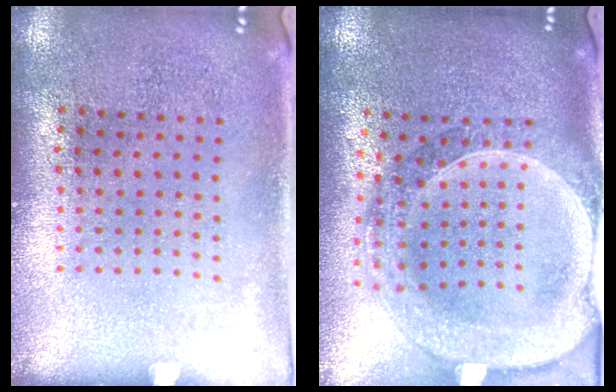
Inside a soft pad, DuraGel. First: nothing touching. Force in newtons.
{"total": 2.7, "press": 2.4, "slide": 1.2}